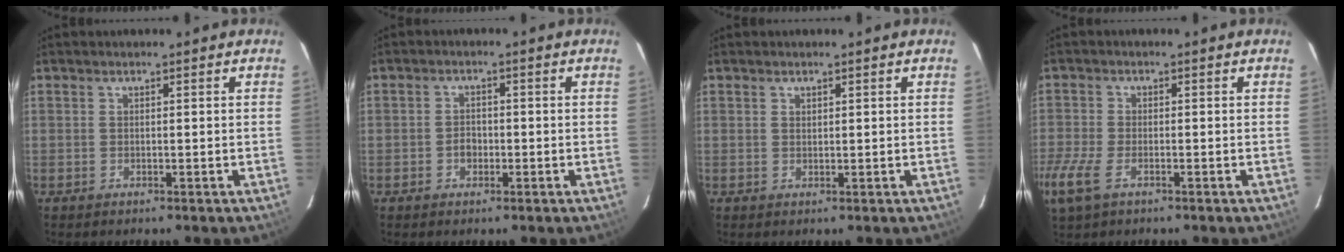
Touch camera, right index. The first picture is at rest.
{"total": 2.4, "force": [-0.9, 1.9, 1.1], "torque": [-0.020, 0.007, -0.014]}
{"total": 0.7, "force": [0.5, 0.5, 0.1], "torque": [-0.002, 0.001, 0.010]}
{"total": 8.2, "force": [-4.3, 3.9, 5.7], "torque": [-0.148, -0.022, -0.084]}